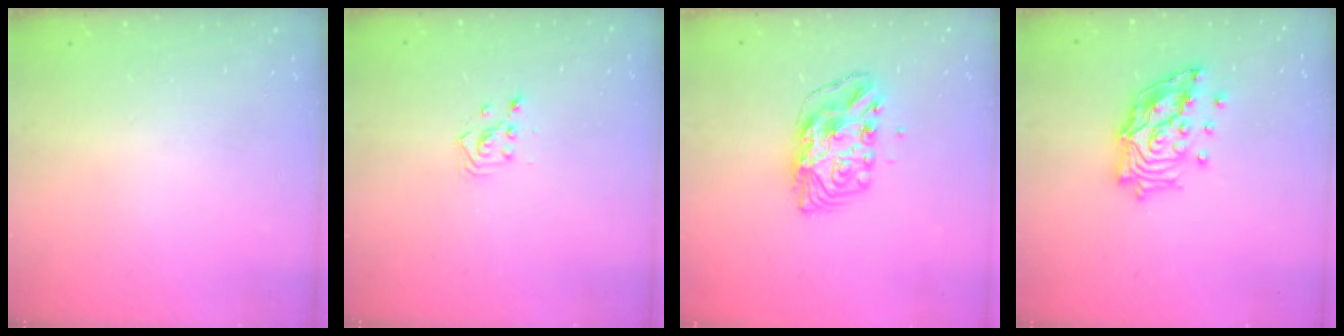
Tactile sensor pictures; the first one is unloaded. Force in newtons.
{"total": 2.9, "press": 2.9, "slide": 0.3}
{"total": 10.3, "press": 10.3, "slide": 0.8}
{"total": 17.0, "press": 16.8, "slide": 2.2}